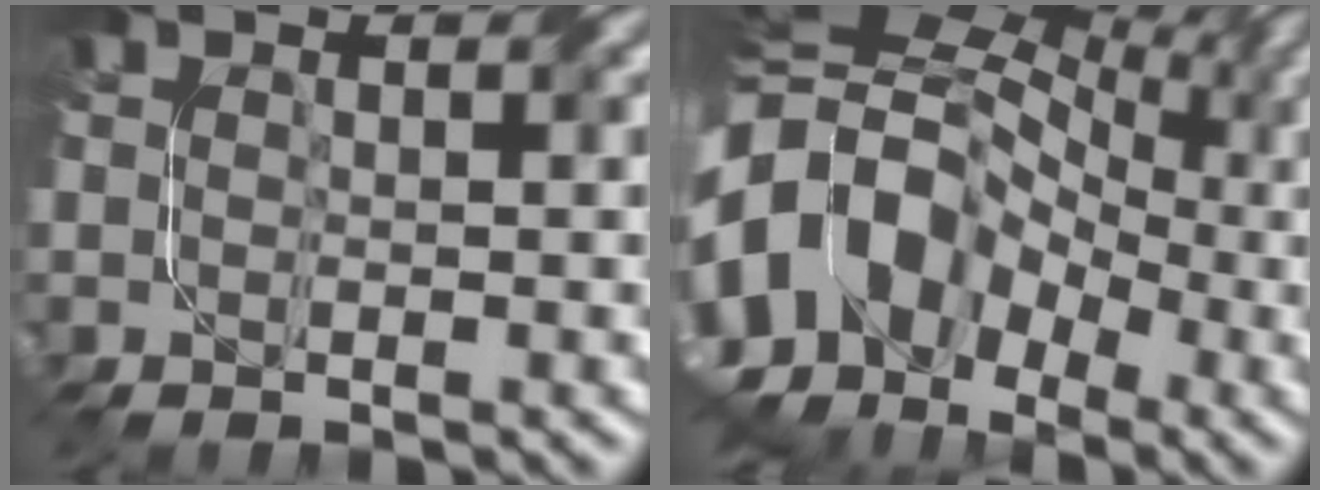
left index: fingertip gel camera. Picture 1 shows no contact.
{"total": 16.9, "force": [-1.2, 12.9, 10.8], "torque": [-0.215, -0.004, -0.020]}